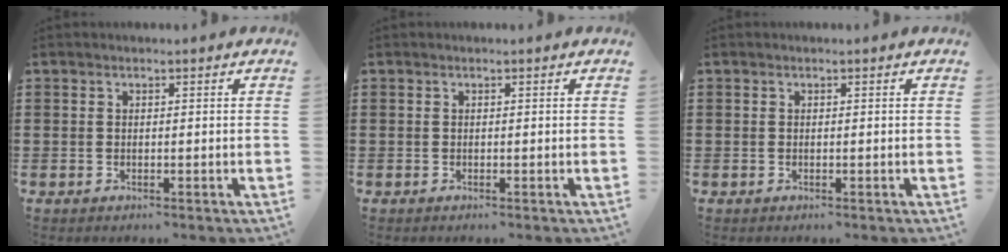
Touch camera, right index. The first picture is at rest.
{"total": 0.0}
{"total": 0.0}